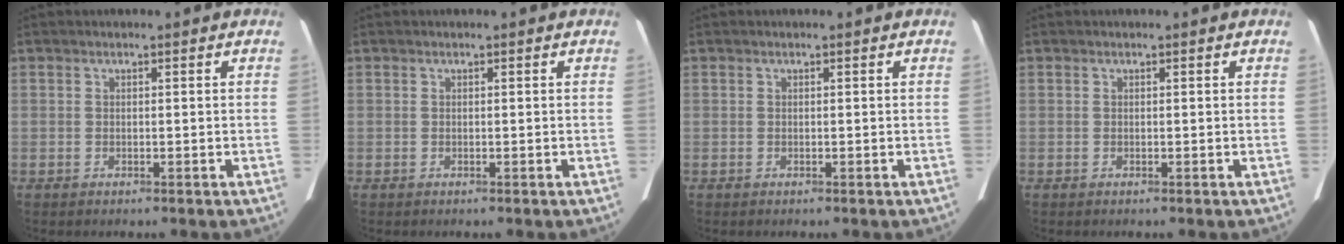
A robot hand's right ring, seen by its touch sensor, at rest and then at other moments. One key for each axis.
{"total": 0.0}
{"total": 0.0}
{"total": 0.0}